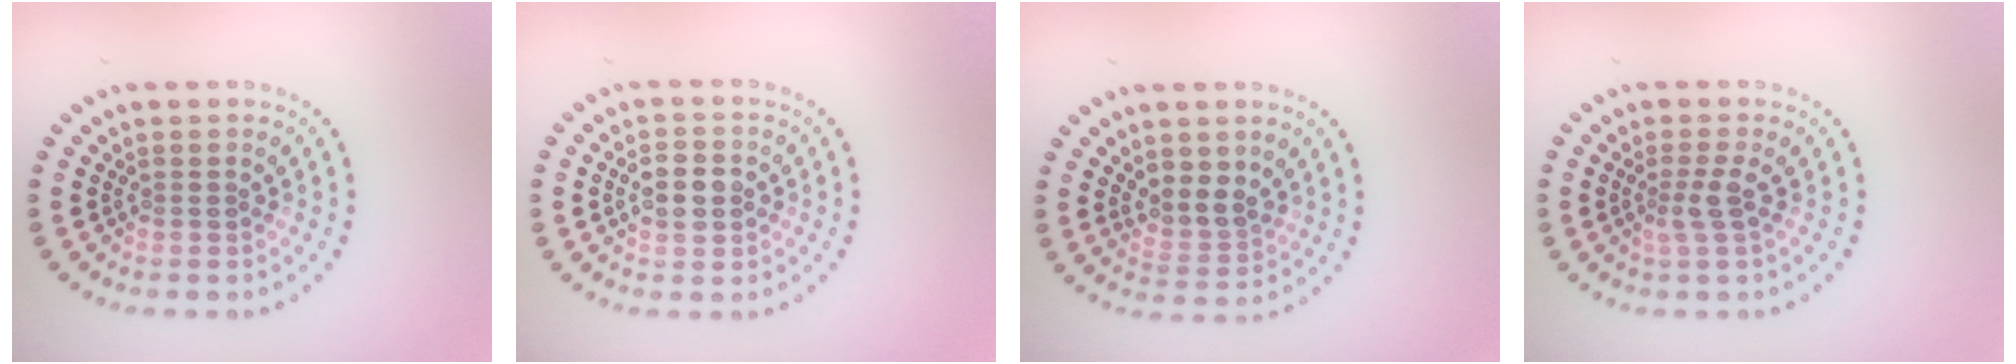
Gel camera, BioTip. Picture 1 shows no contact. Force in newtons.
{"total": 2.9, "press": 2.9, "slide": 0.2}
{"total": 3.0, "press": 2.6, "slide": 1.4}
{"total": 1.9, "press": 1.4, "slide": 1.3}